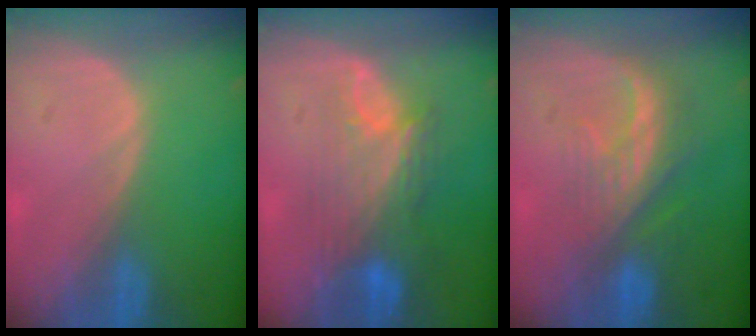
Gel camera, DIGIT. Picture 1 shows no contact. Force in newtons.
{"total": 9.2, "press": 8.0, "slide": 4.5}
{"total": 7.9, "press": 7.2, "slide": 3.4}